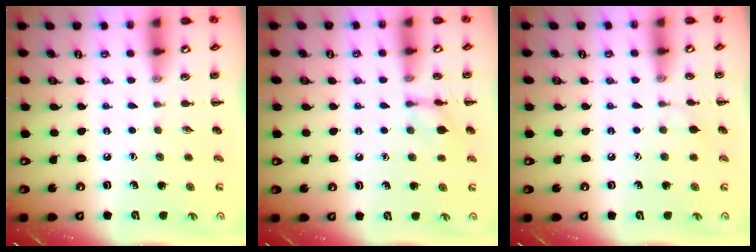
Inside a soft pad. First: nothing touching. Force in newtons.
{"total": 8.9, "press": 8.9, "slide": 0.4}
{"total": 4.7, "press": 4.4, "slide": 1.7}